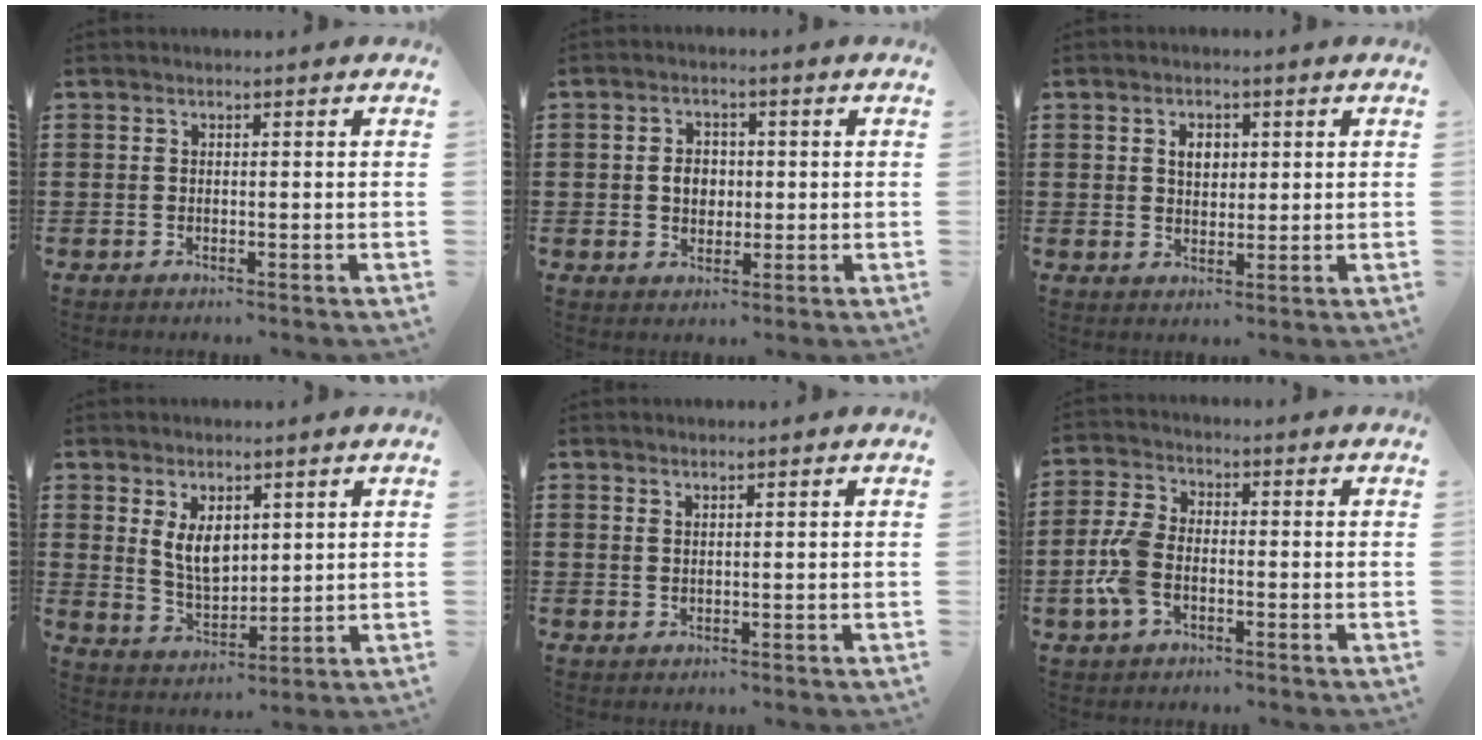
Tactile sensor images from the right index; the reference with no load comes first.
{"total": 3.6, "force": [-0.1, 2.8, 2.2], "torque": [-0.042, 0.006, -0.007]}
{"total": 3.0, "force": [0.8, 2.1, 2.0], "torque": [-0.046, 0.010, 0.012]}
{"total": 5.8, "force": [2.3, 3.4, 4.1], "torque": [-0.081, 0.003, 0.042]}
{"total": 0.9, "force": [0.9, 0.1, 0.1], "torque": [-0.004, 0.001, 0.017]}
{"total": 6.3, "force": [-2.0, 3.5, 4.9], "torque": [-0.127, -0.001, -0.045]}